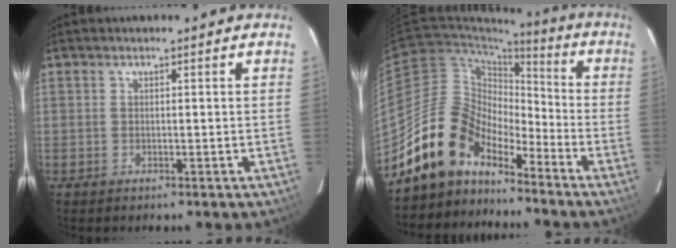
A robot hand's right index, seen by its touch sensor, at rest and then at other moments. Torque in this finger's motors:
{"motor_torque": [0.77, -0.72, 1.05, 0.19]}